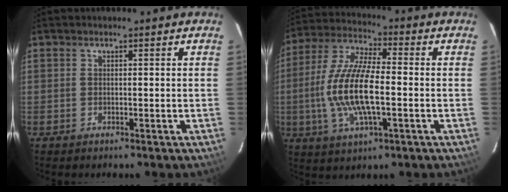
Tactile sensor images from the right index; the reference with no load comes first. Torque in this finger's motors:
{"motor_torque": [1.46, -0.68, 1.06, 0.21]}